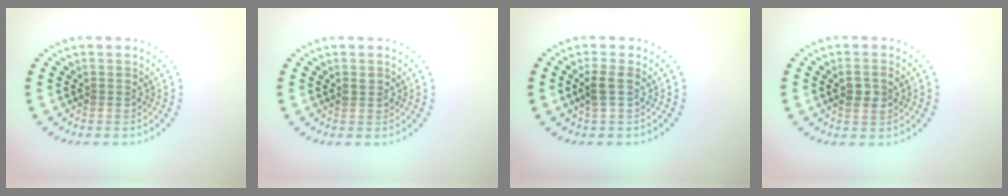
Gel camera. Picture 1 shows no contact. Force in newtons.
{"total": 0.8, "press": 0.8, "slide": 0.2}
{"total": 1.5, "press": 1.3, "slide": 0.7}
{"total": 1.9, "press": 1.8, "slide": 0.5}